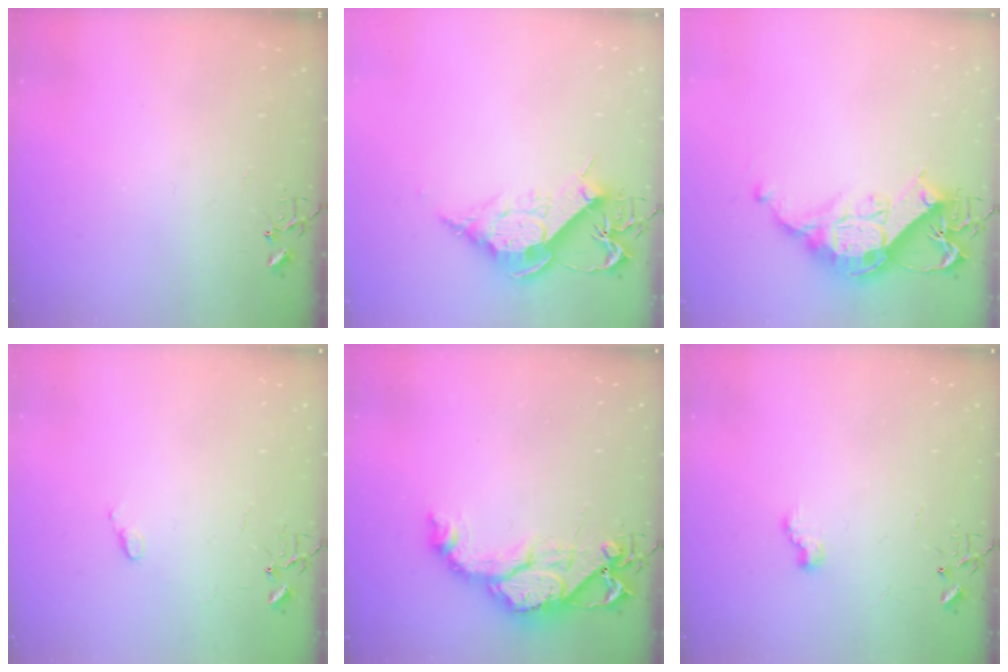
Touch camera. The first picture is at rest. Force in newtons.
{"total": 11.8, "press": 11.7, "slide": 0.8}
{"total": 13.3, "press": 13.3, "slide": 0.7}
{"total": 4.8, "press": 4.8, "slide": 0.5}
{"total": 14.0, "press": 13.9, "slide": 1.4}
{"total": 7.5, "press": 7.5, "slide": 0.7}